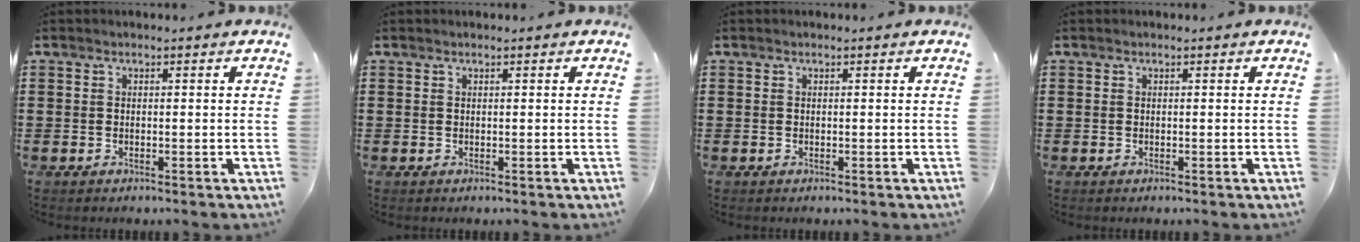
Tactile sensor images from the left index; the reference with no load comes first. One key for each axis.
{"total": 0.0}
{"total": 0.0}
{"total": 0.0}